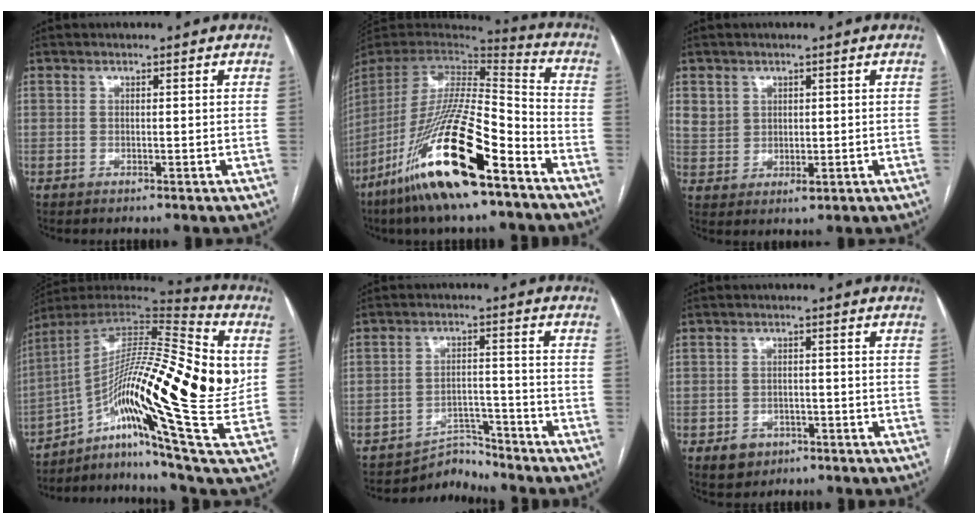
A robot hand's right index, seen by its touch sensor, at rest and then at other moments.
{"total": 24.5, "force": [-14.4, 3.9, 19.5], "torque": [-0.396, -0.054, -0.269]}
{"total": 4.2, "force": [1.7, 3.7, 1.1], "torque": [-0.020, -0.001, 0.041]}
{"total": 28.4, "force": [-0.6, 3.6, 28.1], "torque": [-0.448, 0.020, -0.027]}
{"total": 4.6, "force": [-4.3, 0.7, -1.3], "torque": [0.024, 0.018, -0.067]}
{"total": 3.7, "force": [-1.9, 3.0, 0.9], "torque": [-0.009, 0.008, -0.021]}